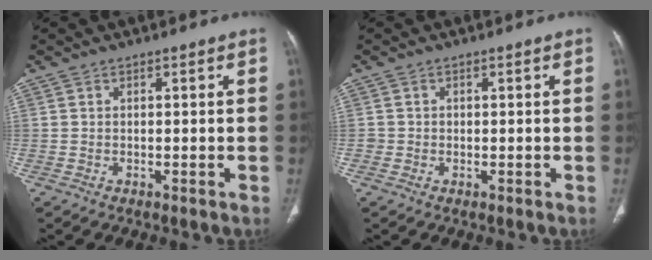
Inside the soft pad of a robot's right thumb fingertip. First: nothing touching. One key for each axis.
{"total": 1.0, "fx": -0.2, "fy": 1.0, "fz": 0.0, "tx": 0.007, "ty": 0.006, "tz": -0.005}